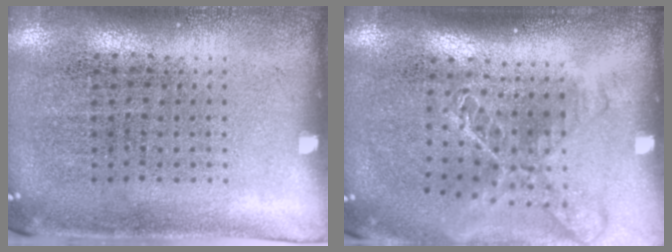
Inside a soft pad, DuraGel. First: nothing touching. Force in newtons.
{"total": 2.0, "press": 1.5, "slide": 1.3}